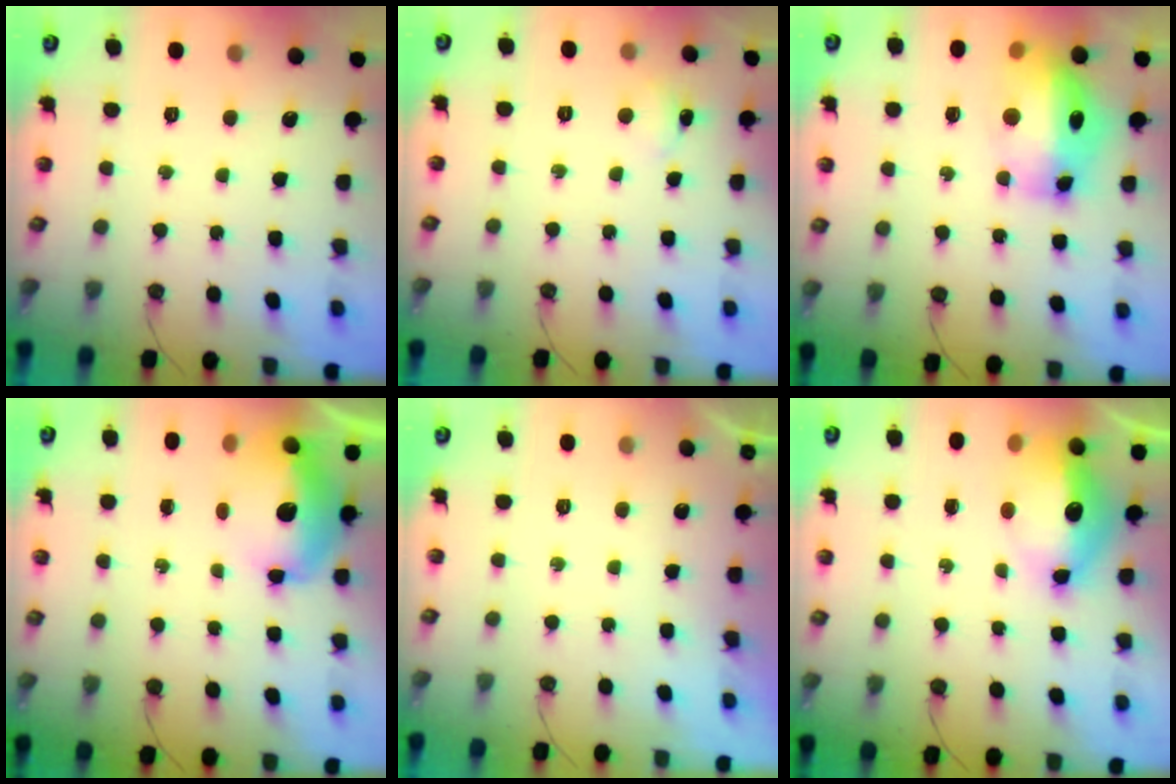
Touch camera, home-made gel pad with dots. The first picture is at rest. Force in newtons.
{"total": 4.0, "press": 3.6, "slide": 1.8}
{"total": 16.4, "press": 16.3, "slide": 1.3}
{"total": 13.7, "press": 13.7, "slide": 1.2}
{"total": 0.0}
{"total": 13.5, "press": 13.4, "slide": 1.3}